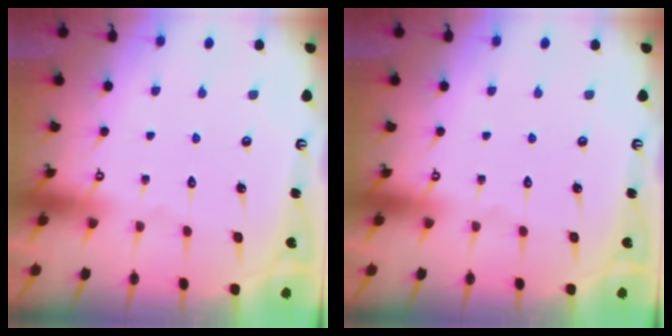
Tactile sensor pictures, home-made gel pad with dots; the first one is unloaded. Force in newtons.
{"total": 0.0}